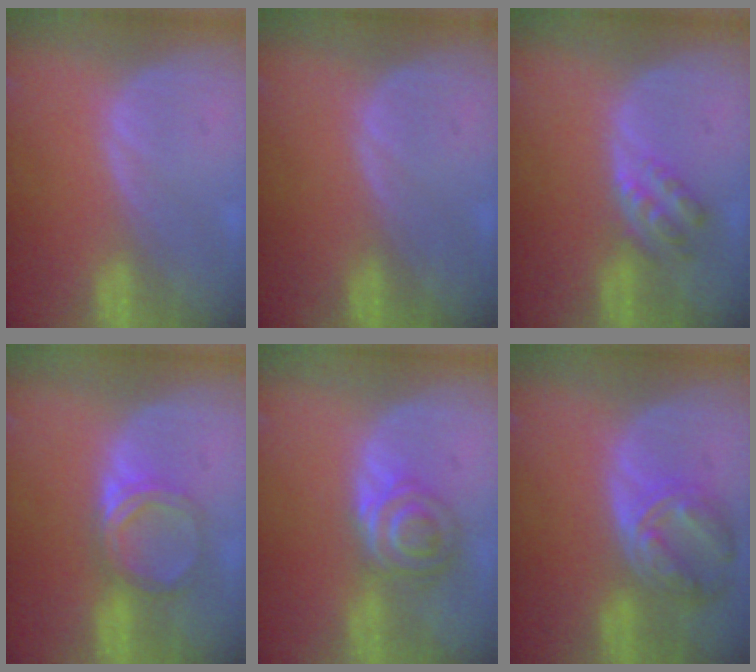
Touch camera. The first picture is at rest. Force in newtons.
{"total": 0.0}
{"total": 4.5, "press": 3.8, "slide": 2.5}
{"total": 5.2, "press": 4.7, "slide": 2.3}
{"total": 6.3, "press": 5.6, "slide": 2.7}
{"total": 8.3, "press": 7.2, "slide": 4.0}